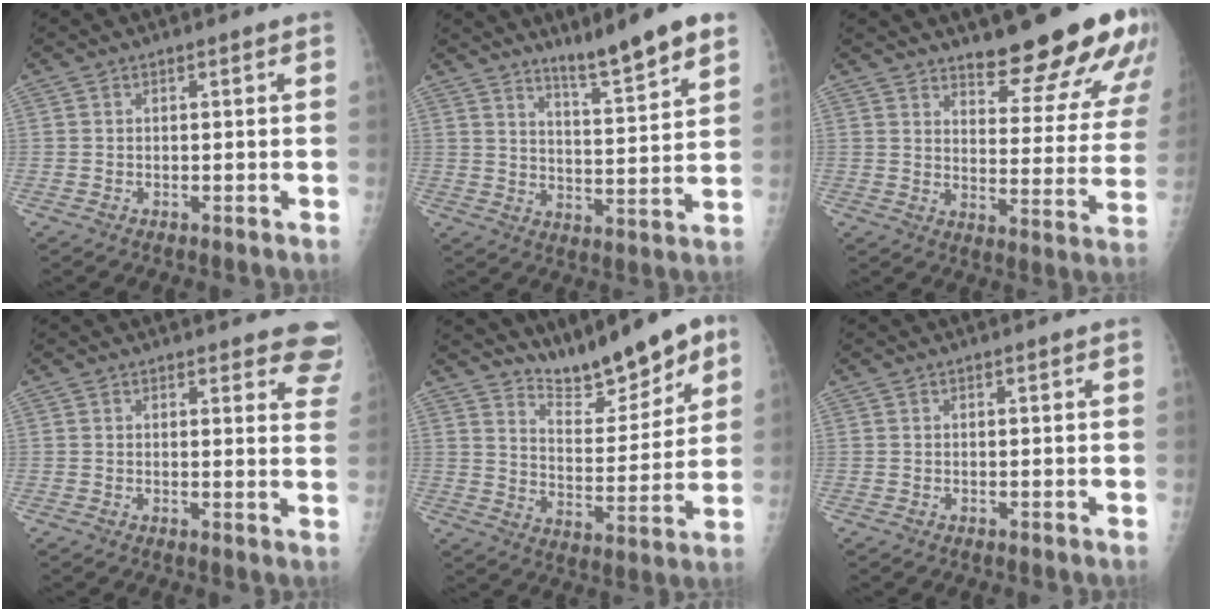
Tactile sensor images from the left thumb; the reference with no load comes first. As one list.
[{"total": 10.6, "force": [7.9, 0.6, 7.1], "torque": [-0.103, -0.054, 0.128]}, {"total": 17.8, "force": [13.9, 4.6, 10.2], "torque": [-0.094, -0.102, 0.180]}, {"total": 8.0, "force": [7.0, 2.5, 2.8], "torque": [0.013, -0.032, 0.052]}, {"total": 12.9, "force": [10.1, 3.7, 7.2], "torque": [-0.075, -0.062, 0.171]}, {"total": 0.0}]